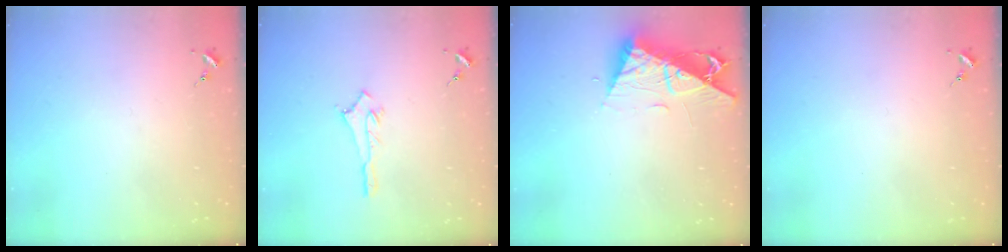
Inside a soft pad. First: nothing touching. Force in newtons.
{"total": 2.8, "press": 2.8, "slide": 0.2}
{"total": 11.8, "press": 11.7, "slide": 1.4}
{"total": 0.0}